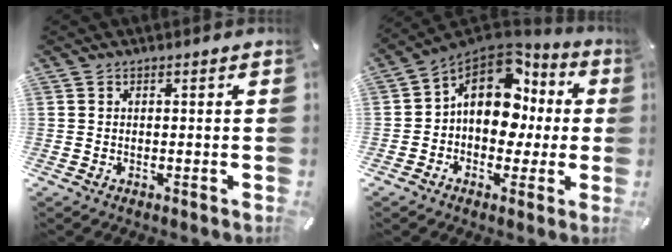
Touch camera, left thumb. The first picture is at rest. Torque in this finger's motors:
{"motor_torque": [2.44, 2.57, 0.76, 0.11, 0.20]}